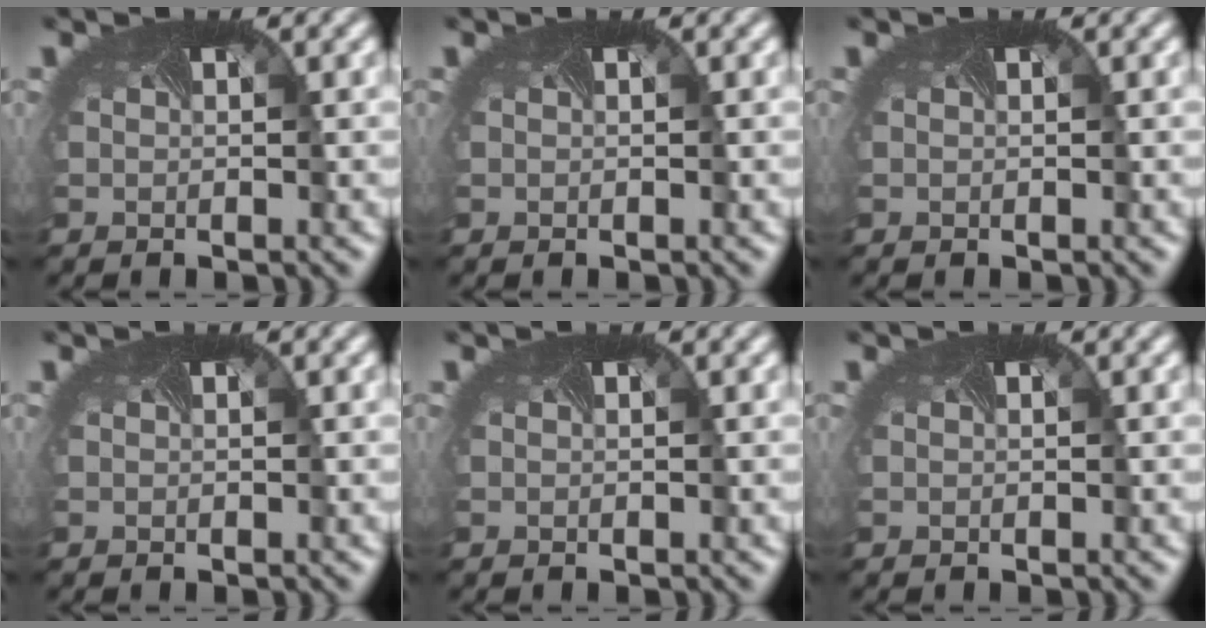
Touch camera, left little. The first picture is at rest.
{"total": 0.0}
{"total": 0.0}
{"total": 0.0}
{"total": 0.0}
{"total": 0.0}